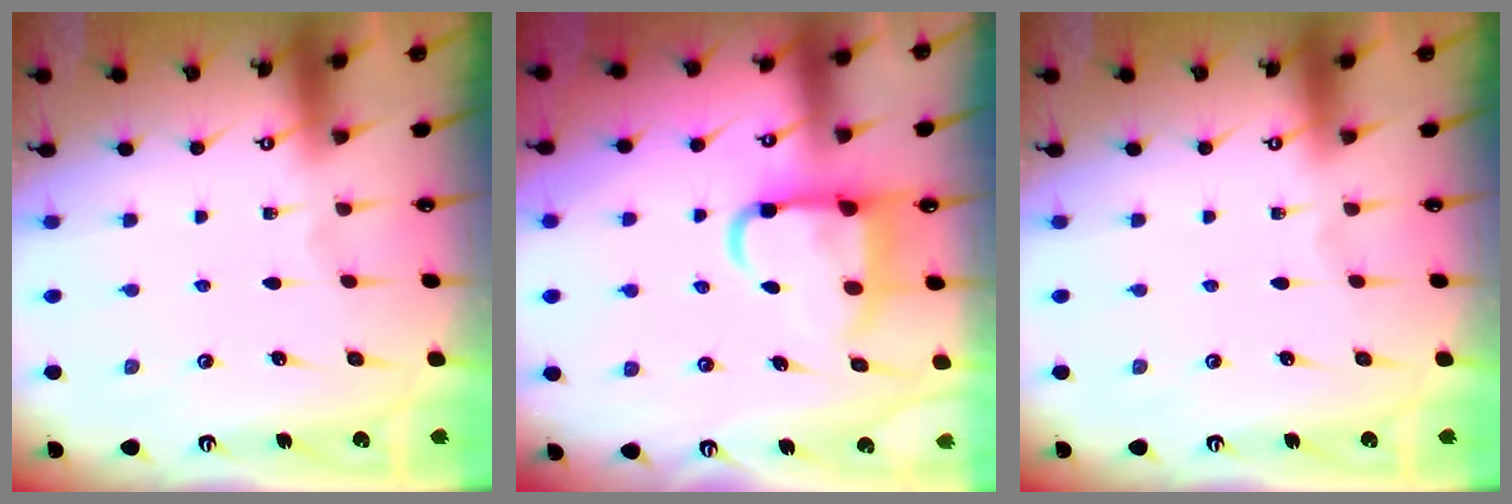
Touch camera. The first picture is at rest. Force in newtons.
{"total": 10.7, "press": 10.6, "slide": 1.6}
{"total": 0.0}